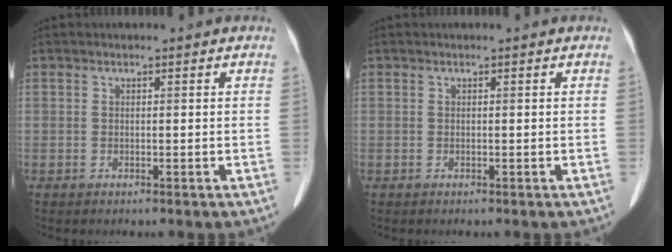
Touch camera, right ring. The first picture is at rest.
{"total": 0.0}